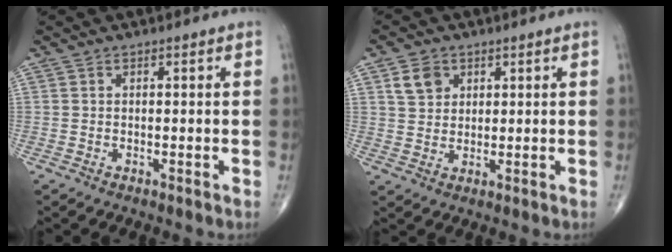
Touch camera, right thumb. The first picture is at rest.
{"total": 5.0, "force": [2.2, 3.9, 2.2], "torque": [-0.024, -0.007, 0.043]}